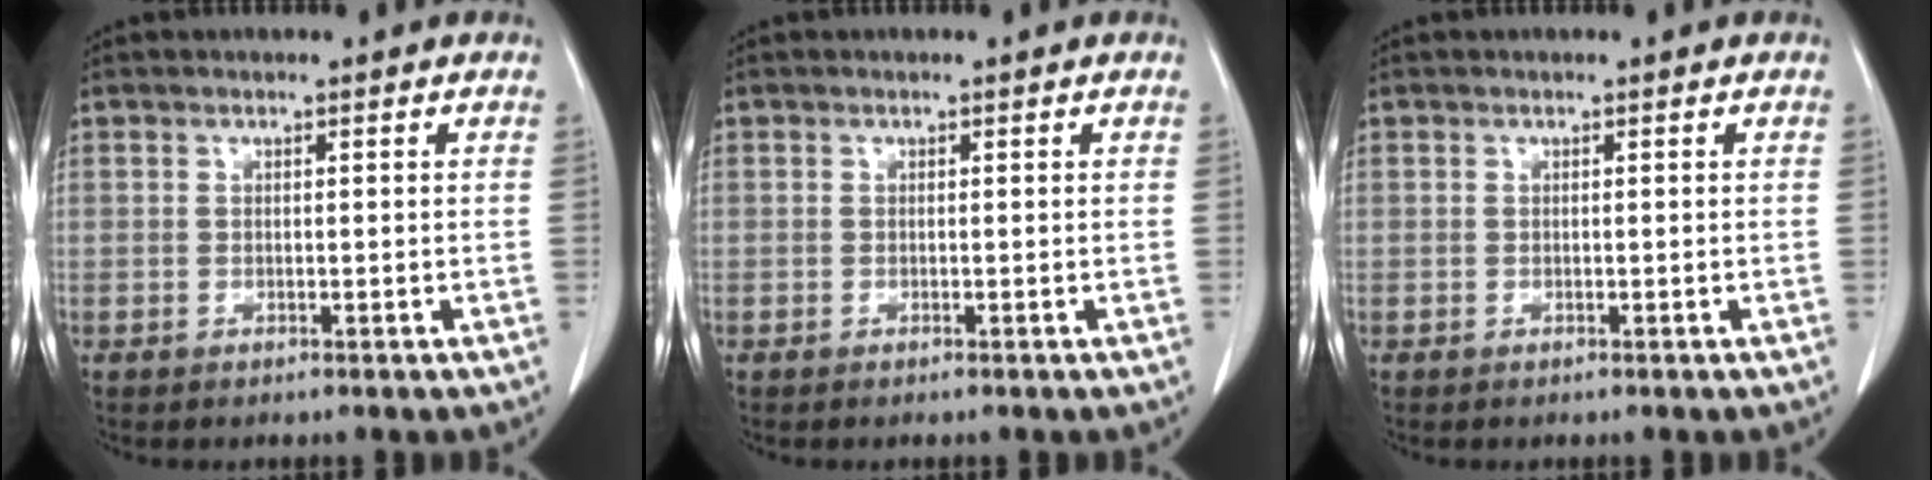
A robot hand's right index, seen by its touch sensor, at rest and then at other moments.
{"total": 0.0}
{"total": 0.0}